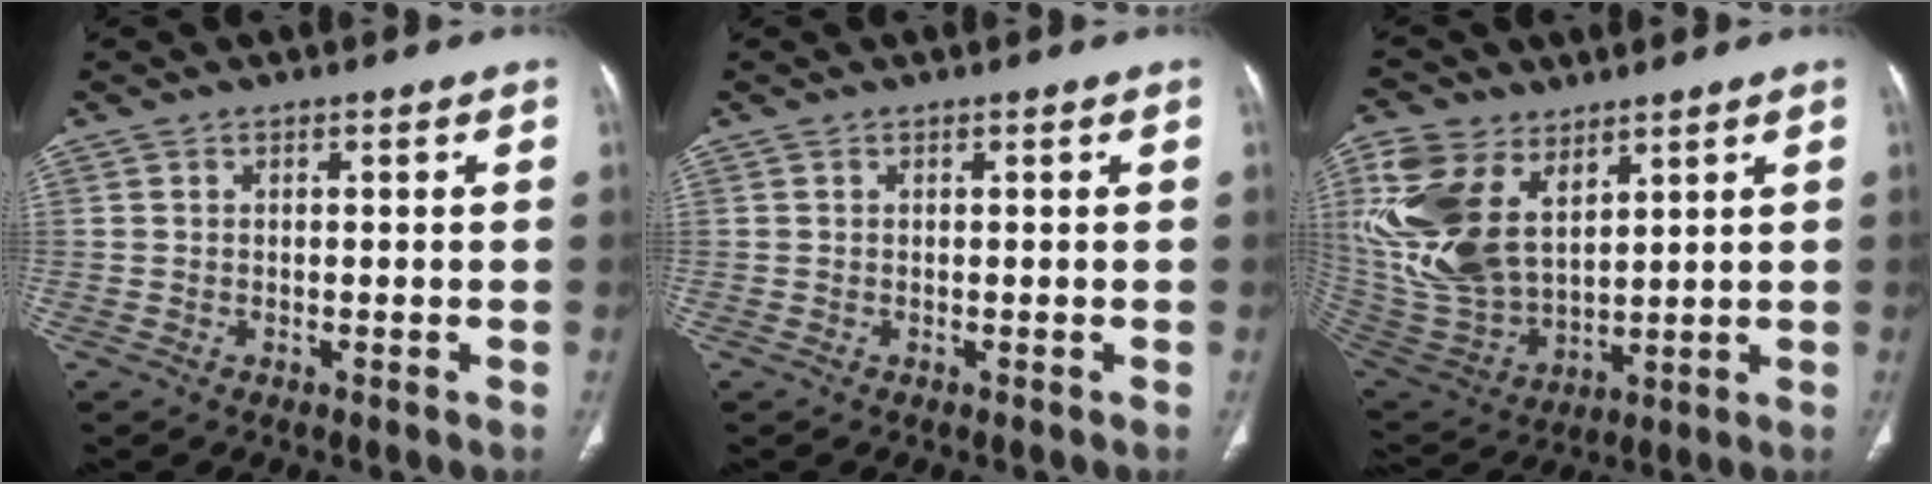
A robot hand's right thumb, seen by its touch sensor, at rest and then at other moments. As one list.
[{"total": 0.0}, {"total": 18.9, "force": [7.7, 11.3, 13.0], "torque": [-0.273, -0.032, 0.164]}]